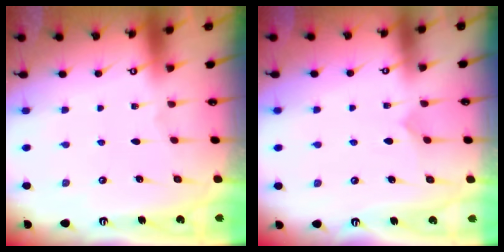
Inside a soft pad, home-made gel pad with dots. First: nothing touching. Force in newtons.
{"total": 2.8, "press": 2.7, "slide": 0.2}